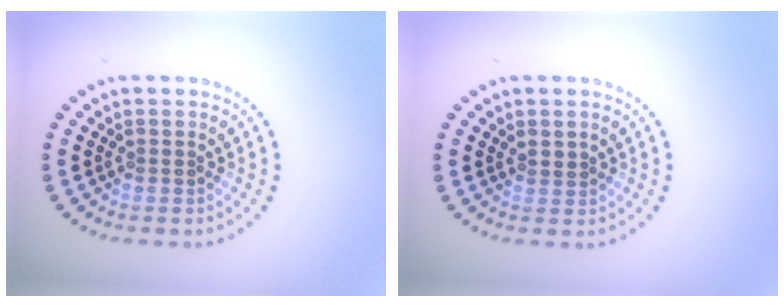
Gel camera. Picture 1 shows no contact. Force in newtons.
{"total": 0.6, "press": 0.4, "slide": 0.4}